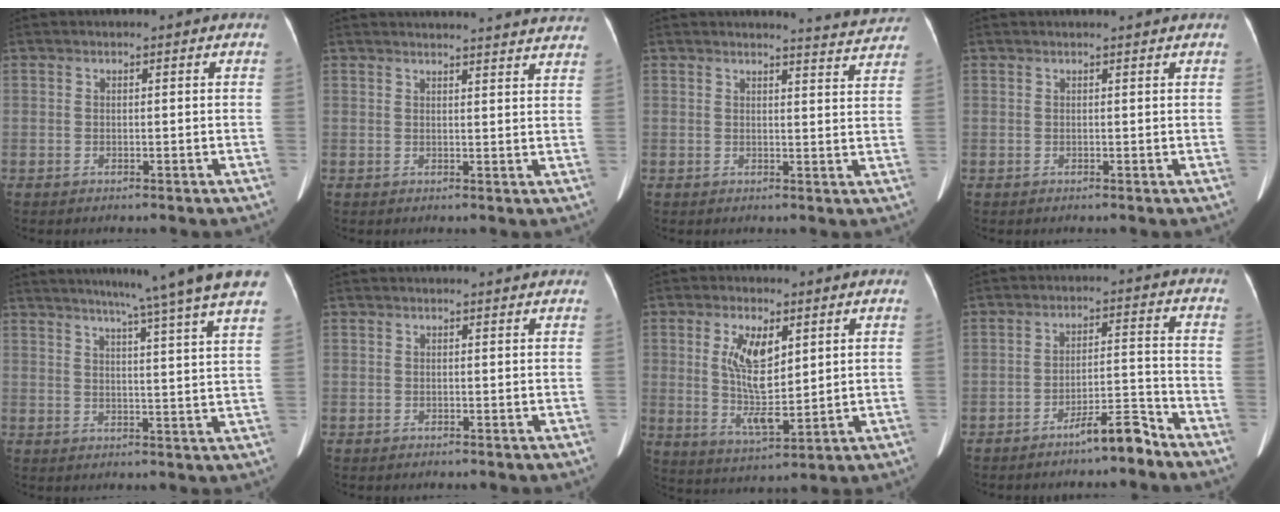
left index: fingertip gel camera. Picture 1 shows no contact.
{"total": 17.9, "force": [17.3, 1.0, 4.4], "torque": [-0.050, -0.020, 0.193]}
{"total": 5.9, "force": [5.9, 0.0, 0.1], "torque": [-0.009, -0.019, 0.053]}
{"total": 2.0, "force": [1.9, -0.4, 0.6], "torque": [-0.008, 0.008, 0.024]}
{"total": 15.1, "force": [12.6, -2.1, 8.0], "torque": [-0.115, -0.027, 0.143]}
{"total": 2.3, "force": [2.3, 0.4, 0.4], "torque": [-0.009, 0.021, 0.027]}
{"total": 8.7, "force": [2.3, 3.1, 7.8], "torque": [-0.152, -0.003, 0.049]}
{"total": 5.7, "force": [-4.8, 0.2, 3.0], "torque": [-0.046, -0.002, -0.085]}